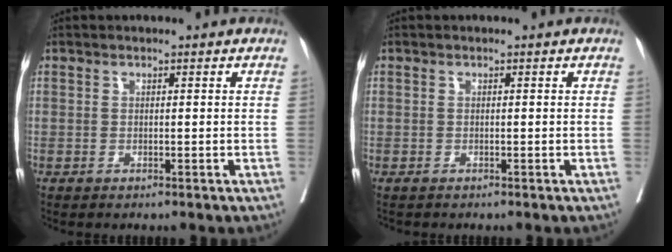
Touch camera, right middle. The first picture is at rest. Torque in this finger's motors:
{"motor_torque": [0.01, -0.03, -0.01, 0.00]}